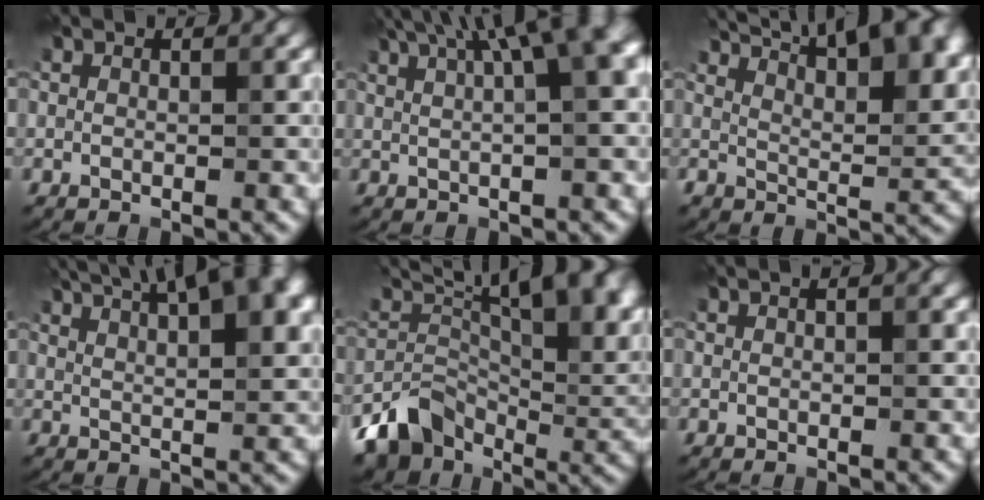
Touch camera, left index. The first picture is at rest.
{"total": 13.2, "force": [6.1, 4.9, 10.6], "torque": [-0.117, 0.068, 0.061]}
{"total": 15.1, "force": [10.2, 5.4, 9.8], "torque": [-0.122, 0.036, 0.134]}
{"total": 11.6, "force": [7.1, 3.7, 8.4], "torque": [-0.107, 0.040, 0.083]}
{"total": 11.5, "force": [0.1, 8.2, 8.1], "torque": [-0.123, -0.022, 0.006]}
{"total": 1.0, "force": [0.4, 0.2, 0.9], "torque": [-0.014, 0.004, 0.000]}